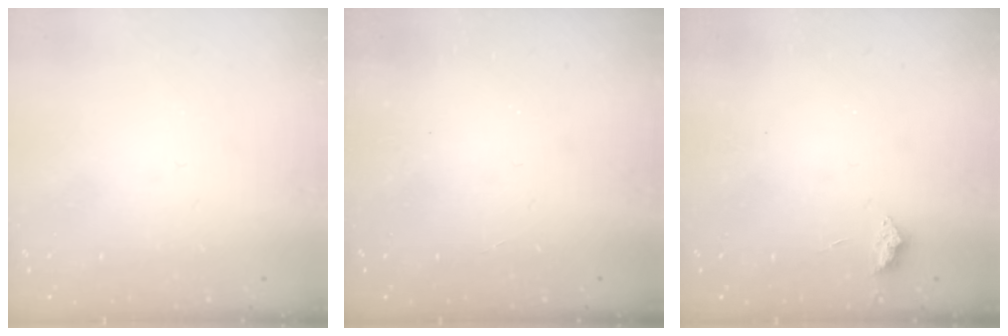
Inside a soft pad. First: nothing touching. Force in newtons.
{"total": 2.1, "press": 2.1, "slide": 0.4}
{"total": 2.7, "press": 2.6, "slide": 0.5}